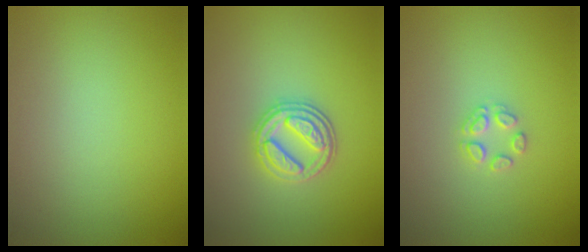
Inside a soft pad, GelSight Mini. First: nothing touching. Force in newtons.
{"total": 3.6, "press": 3.1, "slide": 1.8}
{"total": 1.7, "press": 1.6, "slide": 0.2}